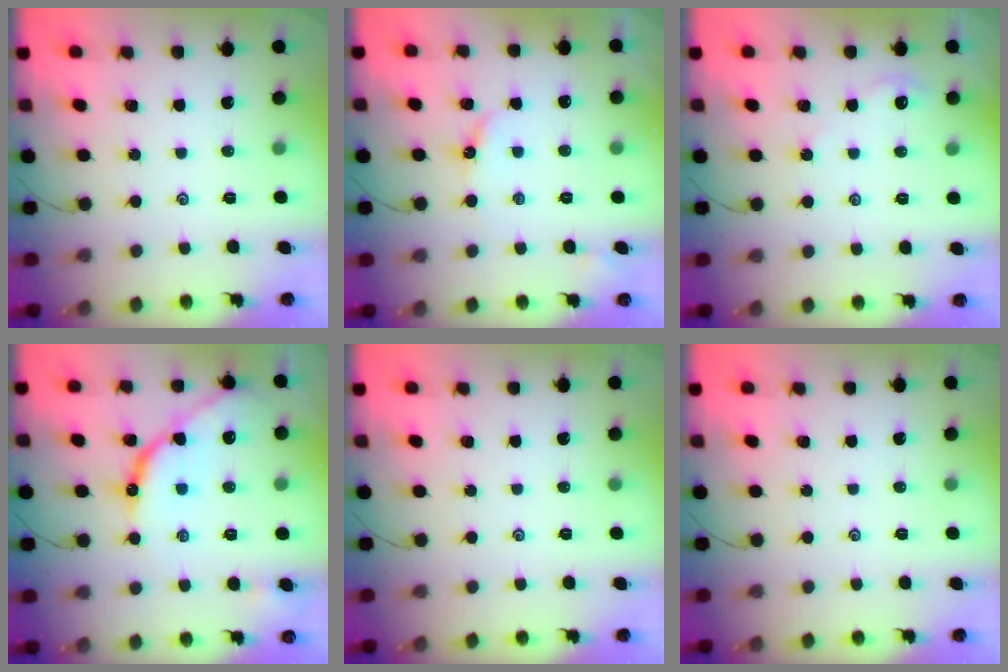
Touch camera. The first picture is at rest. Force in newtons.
{"total": 3.5, "press": 3.5, "slide": 0.4}
{"total": 4.0, "press": 4.0, "slide": 0.4}
{"total": 11.1, "press": 11.1, "slide": 1.0}
{"total": 0.0}
{"total": 0.0}